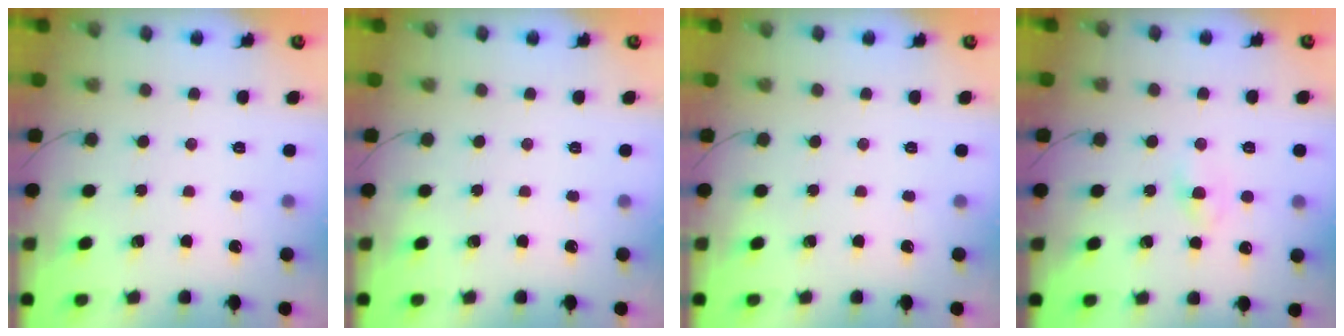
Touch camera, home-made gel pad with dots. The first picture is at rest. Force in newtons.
{"total": 0.0}
{"total": 0.0}
{"total": 2.1, "press": 1.8, "slide": 1.0}